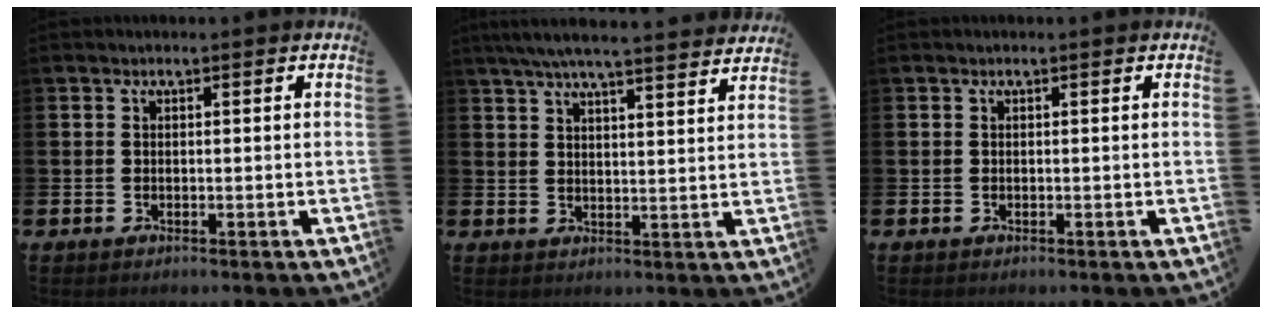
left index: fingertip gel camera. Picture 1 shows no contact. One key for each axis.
{"total": 6.2, "fx": 5.9, "fy": 0.0, "fz": 2.2, "tx": -0.054, "ty": -0.031, "tz": 0.103}
{"total": 0.0}